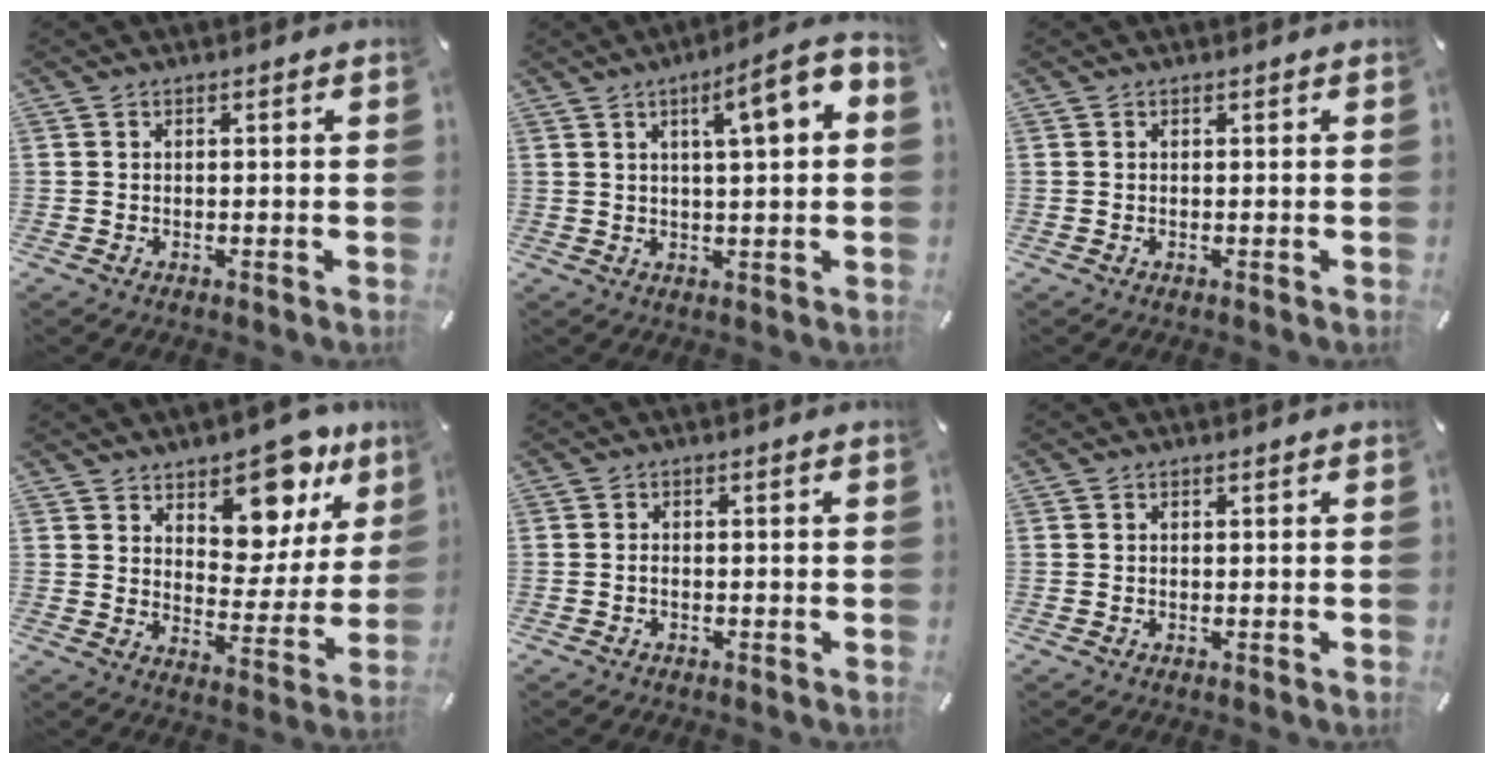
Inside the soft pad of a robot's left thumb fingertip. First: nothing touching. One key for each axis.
{"total": 9.5, "fx": 3.4, "fy": 1.9, "fz": 8.6, "tx": -0.127, "ty": -0.015, "tz": 0.047}
{"total": 0.0}
{"total": 12.7, "fx": 10.0, "fy": 6.7, "fz": 4.2, "tx": -0.042, "ty": -0.093, "tz": 0.177}
{"total": 1.1, "fx": -0.7, "fy": 0.4, "fz": 0.8, "tx": -0.017, "ty": 0.000, "tz": -0.014}
{"total": 0.0}